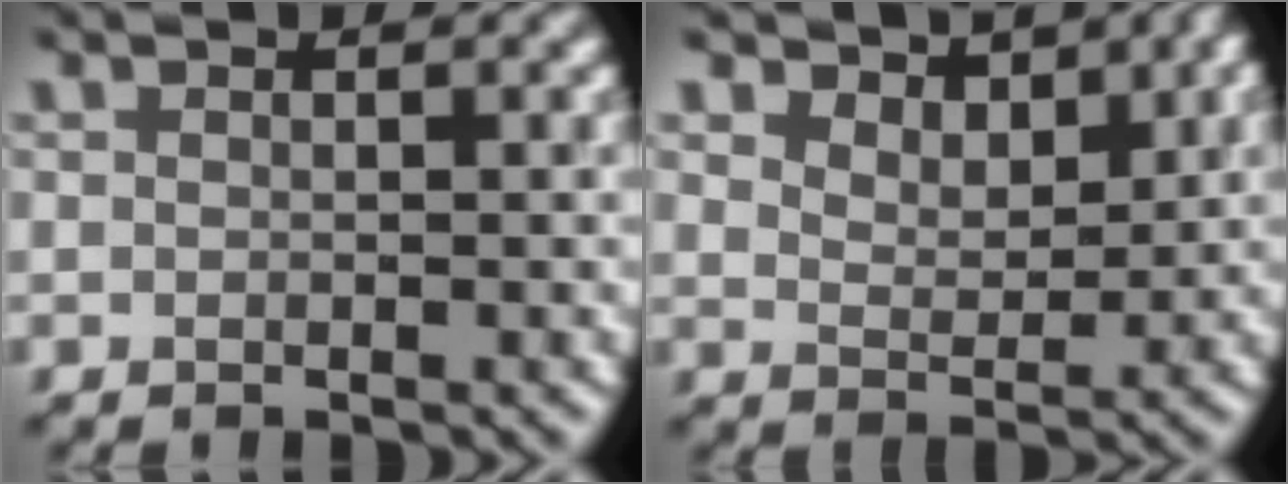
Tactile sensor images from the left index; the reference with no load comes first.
{"total": 4.0, "force": [3.8, 1.0, 0.6], "torque": [-0.050, -0.006, 0.088]}